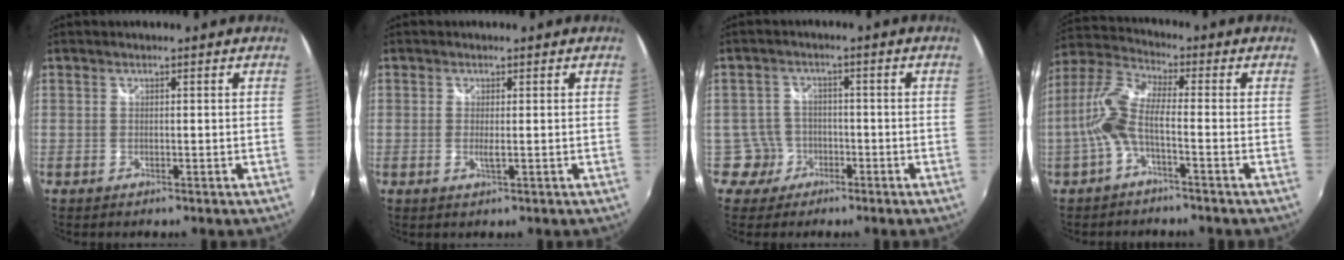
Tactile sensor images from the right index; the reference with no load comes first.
{"total": 1.6, "force": [-0.1, 0.2, 1.6], "torque": [-0.031, -0.005, -0.003]}
{"total": 4.5, "force": [-2.2, 3.9, -0.4], "torque": [0.002, 0.017, -0.038]}
{"total": 8.5, "force": [-2.2, 2.1, 7.9], "torque": [-0.186, 0.011, -0.046]}